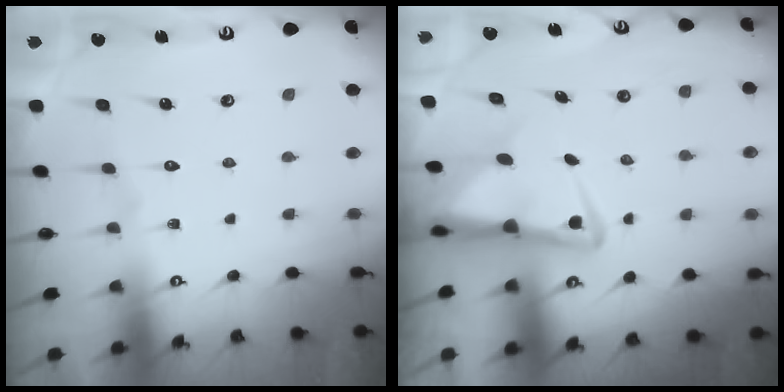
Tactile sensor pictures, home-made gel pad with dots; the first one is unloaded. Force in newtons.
{"total": 5.4, "press": 5.3, "slide": 0.8}